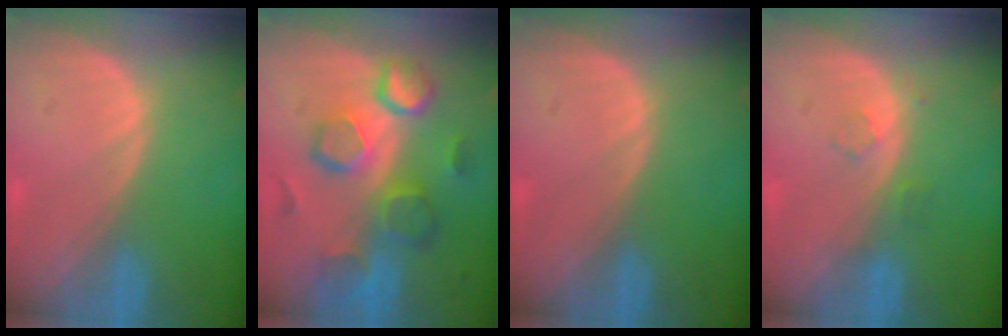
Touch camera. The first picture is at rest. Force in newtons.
{"total": 10.4, "press": 9.3, "slide": 4.6}
{"total": 0.0}
{"total": 1.7, "press": 1.7, "slide": 0.2}